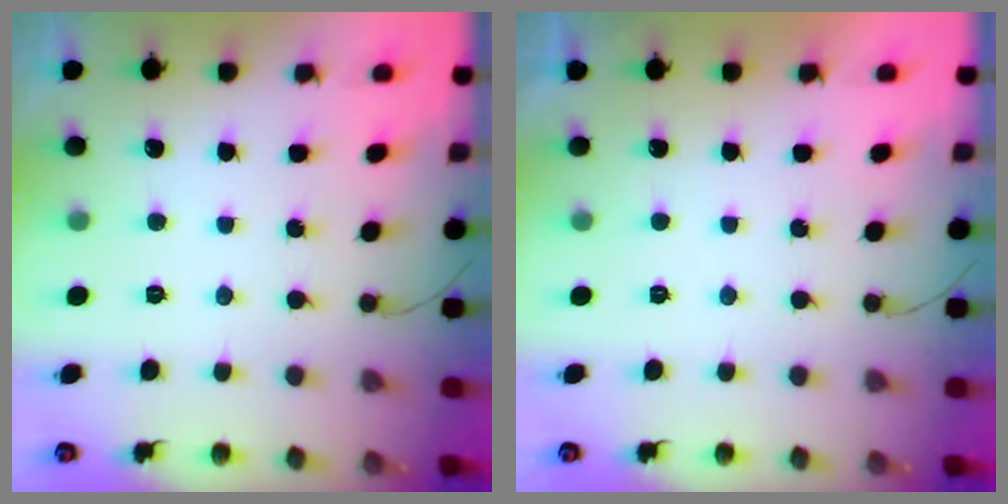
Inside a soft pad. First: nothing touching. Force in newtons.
{"total": 2.1, "press": 2.1, "slide": 0.4}